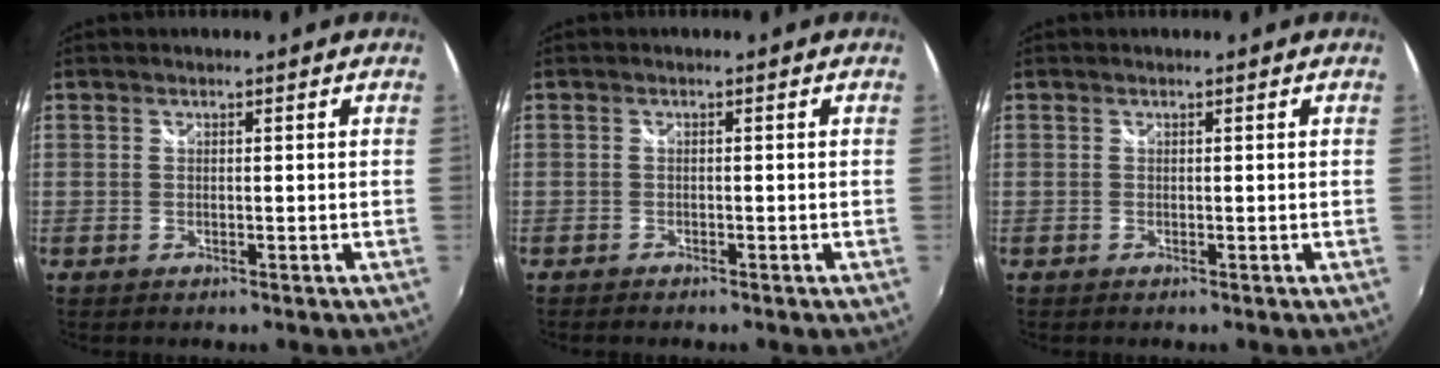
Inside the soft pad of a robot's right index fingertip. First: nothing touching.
{"total": 1.3, "force": [-1.2, 0.4, 0.4], "torque": [-0.014, -0.007, -0.023]}
{"total": 0.0}